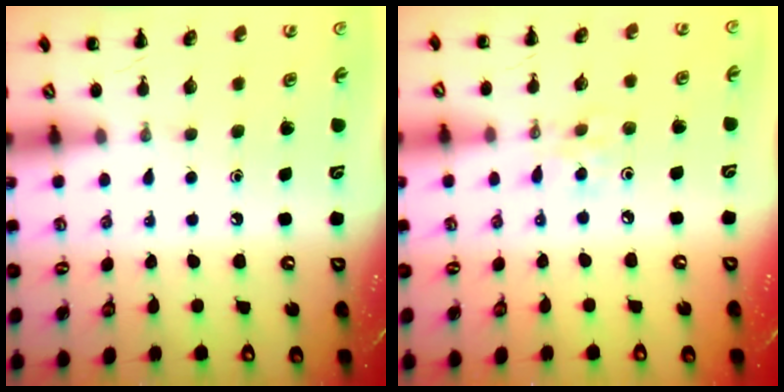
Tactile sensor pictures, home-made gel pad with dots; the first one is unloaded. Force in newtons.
{"total": 3.6, "press": 3.4, "slide": 1.2}